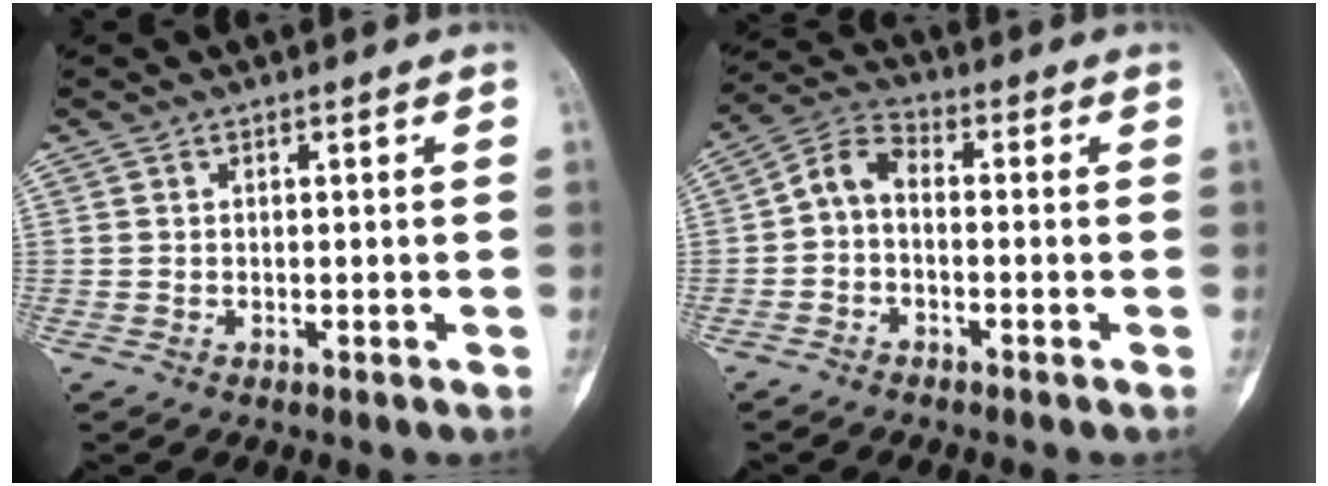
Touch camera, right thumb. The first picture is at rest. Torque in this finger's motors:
{"motor_torque": [0.00, 0.00, 0.46, -0.44, 0.14]}